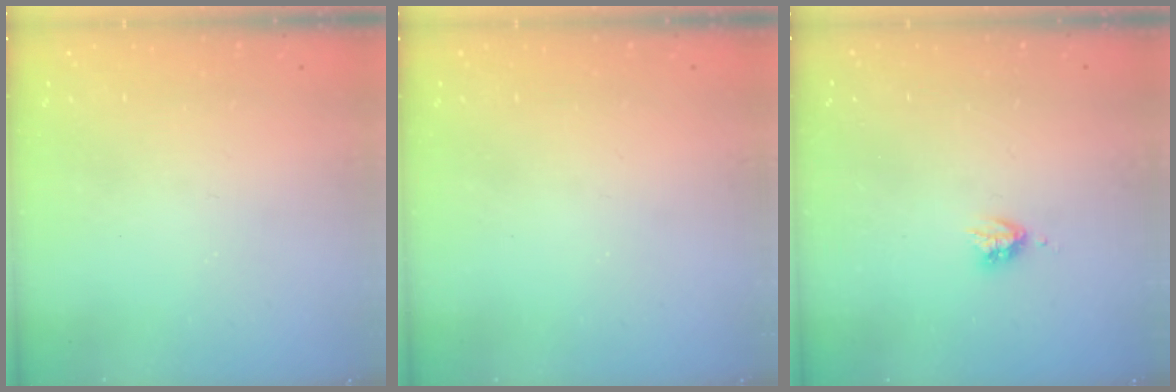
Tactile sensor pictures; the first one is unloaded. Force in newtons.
{"total": 0.0}
{"total": 3.6, "press": 3.6, "slide": 0.5}